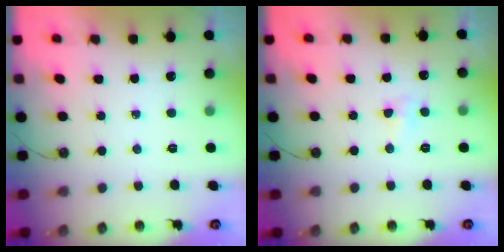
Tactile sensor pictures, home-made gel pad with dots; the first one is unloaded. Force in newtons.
{"total": 5.0, "press": 3.6, "slide": 3.5}